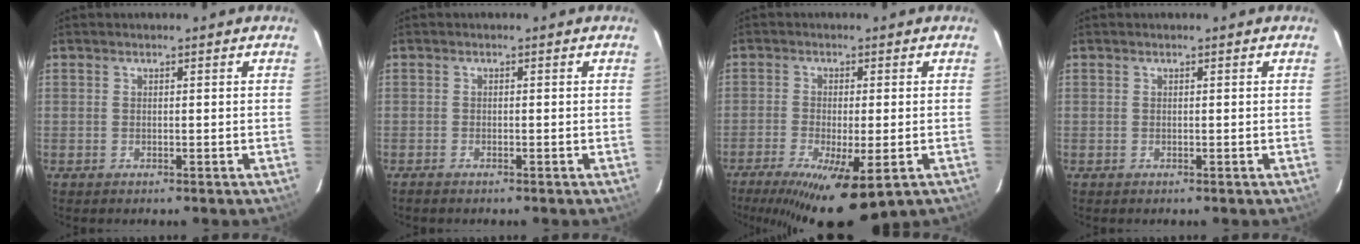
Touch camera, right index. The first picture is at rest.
{"total": 0.9, "force": [-0.8, 0.1, 0.4], "torque": [-0.013, -0.001, -0.017]}
{"total": 15.4, "force": [-9.2, 4.3, 11.5], "torque": [-0.229, -0.051, -0.141]}
{"total": 0.0}